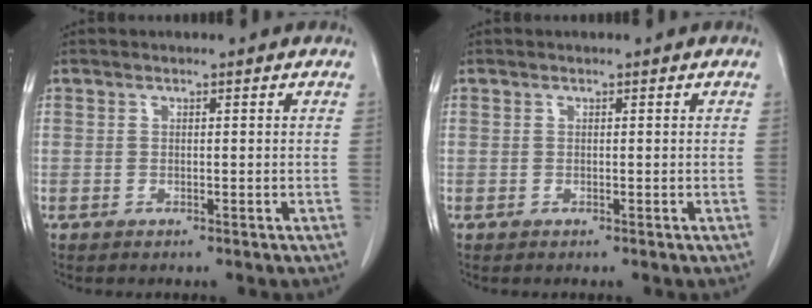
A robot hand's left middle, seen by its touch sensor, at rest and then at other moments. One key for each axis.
{"total": 0.0}